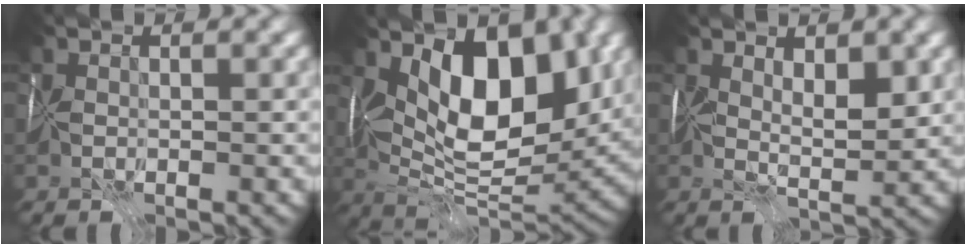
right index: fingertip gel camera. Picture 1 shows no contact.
{"total": 11.2, "force": [3.4, 5.4, 9.2], "torque": [-0.109, -0.009, 0.055]}
{"total": 2.5, "force": [1.5, 0.6, 1.9], "torque": [-0.019, -0.009, 0.028]}